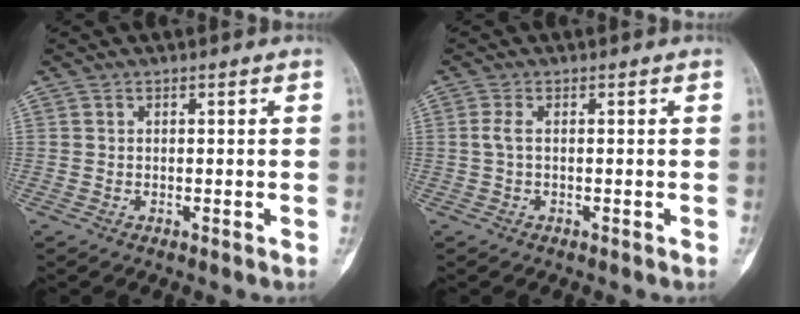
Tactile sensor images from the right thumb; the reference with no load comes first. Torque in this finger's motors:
{"motor_torque": [0.28, 0.28, 0.11, -0.18, 0.01]}